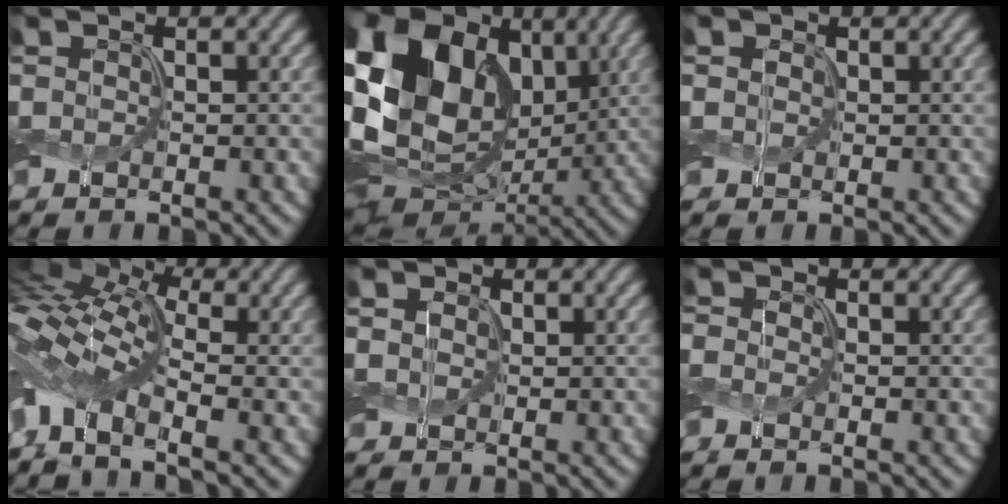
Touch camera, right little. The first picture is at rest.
{"total": 20.1, "force": [3.9, 14.8, 13.0], "torque": [-0.263, 0.038, 0.073]}
{"total": 0.8, "force": [0.1, 0.7, 0.3], "torque": [-0.008, 0.002, 0.001]}
{"total": 9.5, "force": [-1.7, 4.8, 8.0], "torque": [-0.167, 0.010, -0.053]}
{"total": 1.1, "force": [0.2, 1.0, 0.5], "torque": [-0.013, 0.003, 0.002]}
{"total": 0.7, "force": [-0.6, 0.4, 0.2], "torque": [-0.002, 0.002, -0.012]}